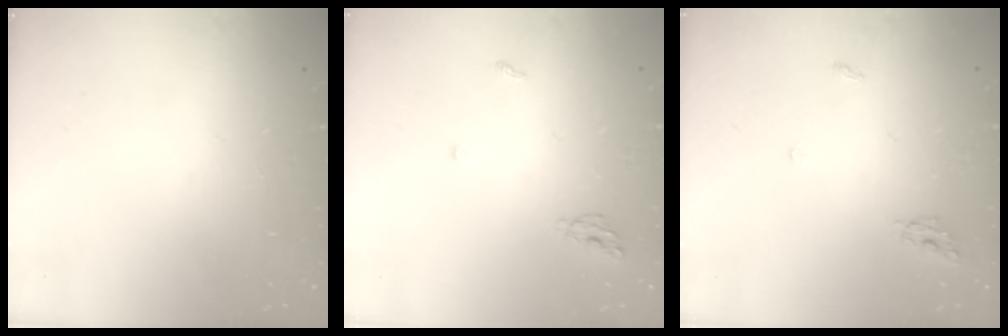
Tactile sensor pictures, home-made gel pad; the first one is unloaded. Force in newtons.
{"total": 4.6, "press": 4.6, "slide": 0.5}
{"total": 4.4, "press": 4.4, "slide": 0.3}